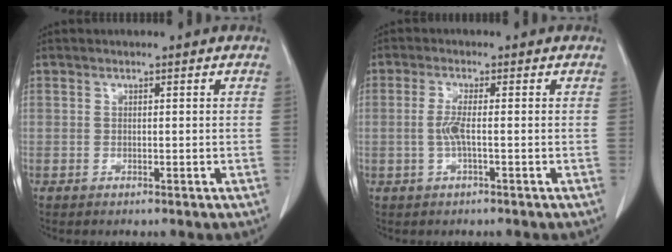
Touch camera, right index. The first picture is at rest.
{"total": 2.5, "force": [-0.4, 0.2, 2.4], "torque": [-0.055, 0.000, -0.010]}